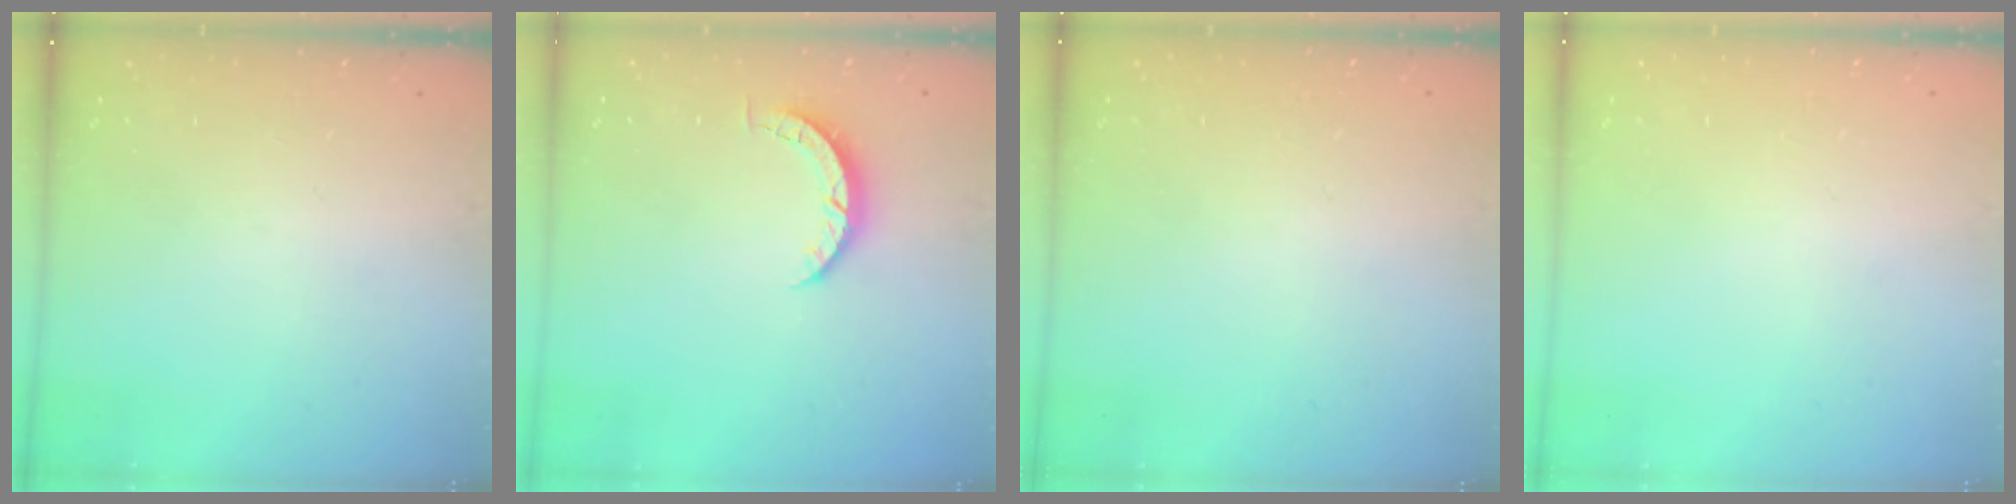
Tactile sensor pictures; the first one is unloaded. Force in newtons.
{"total": 3.3, "press": 3.3, "slide": 0.4}
{"total": 2.5, "press": 2.5, "slide": 0.2}
{"total": 2.6, "press": 2.6, "slide": 0.2}